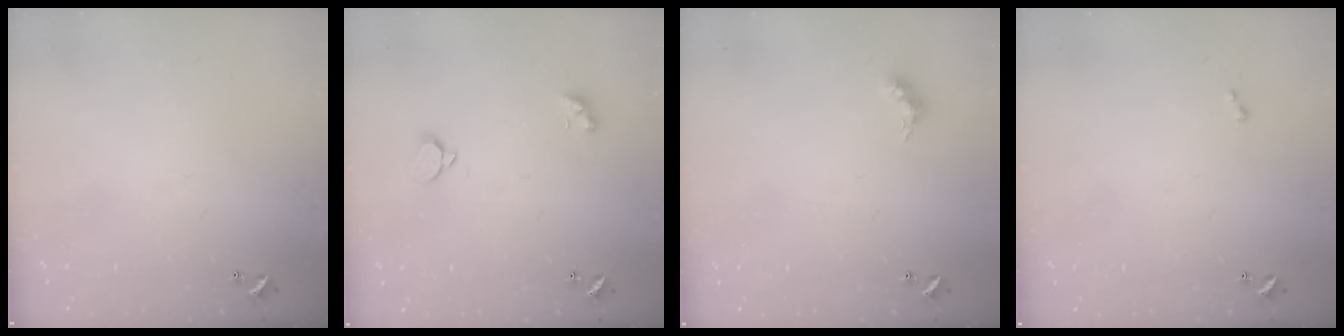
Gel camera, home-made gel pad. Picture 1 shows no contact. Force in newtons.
{"total": 1.8, "press": 1.6, "slide": 0.8}
{"total": 3.9, "press": 3.8, "slide": 0.6}
{"total": 0.0}